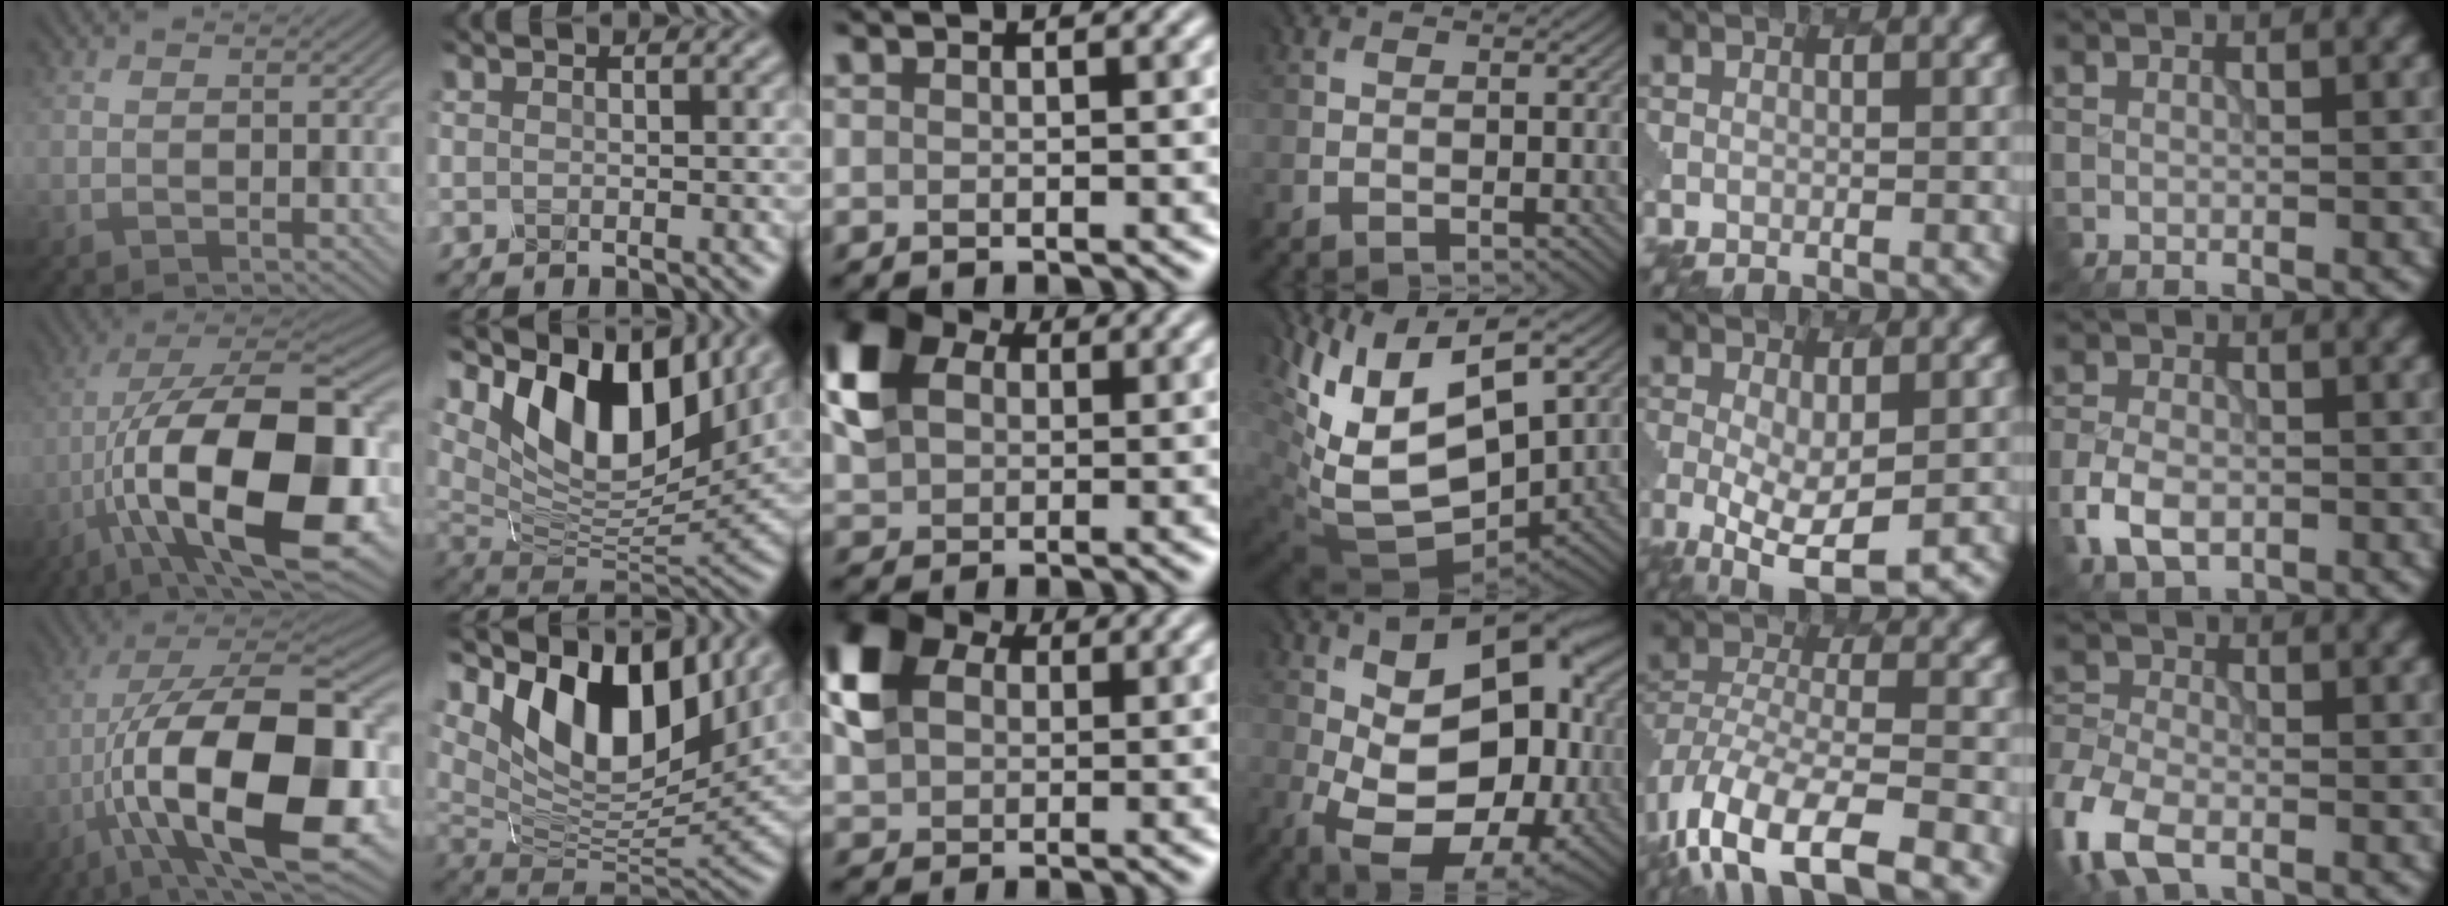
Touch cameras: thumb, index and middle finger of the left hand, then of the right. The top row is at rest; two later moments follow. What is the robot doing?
{"motion": "dispense", "object": "toothpaste"}